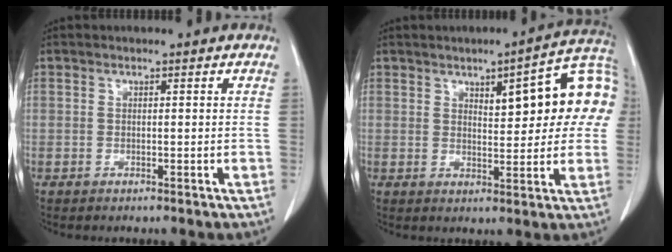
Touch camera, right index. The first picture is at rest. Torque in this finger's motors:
{"motor_torque": [0.45, 0.18, 0.47, 0.09]}